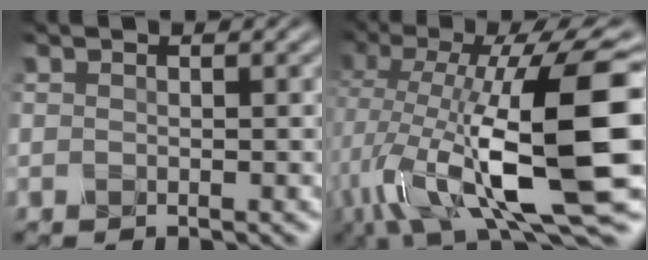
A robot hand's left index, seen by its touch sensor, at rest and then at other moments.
{"total": 16.1, "force": [-3.0, 4.8, 15.1], "torque": [-0.272, 0.000, -0.053]}